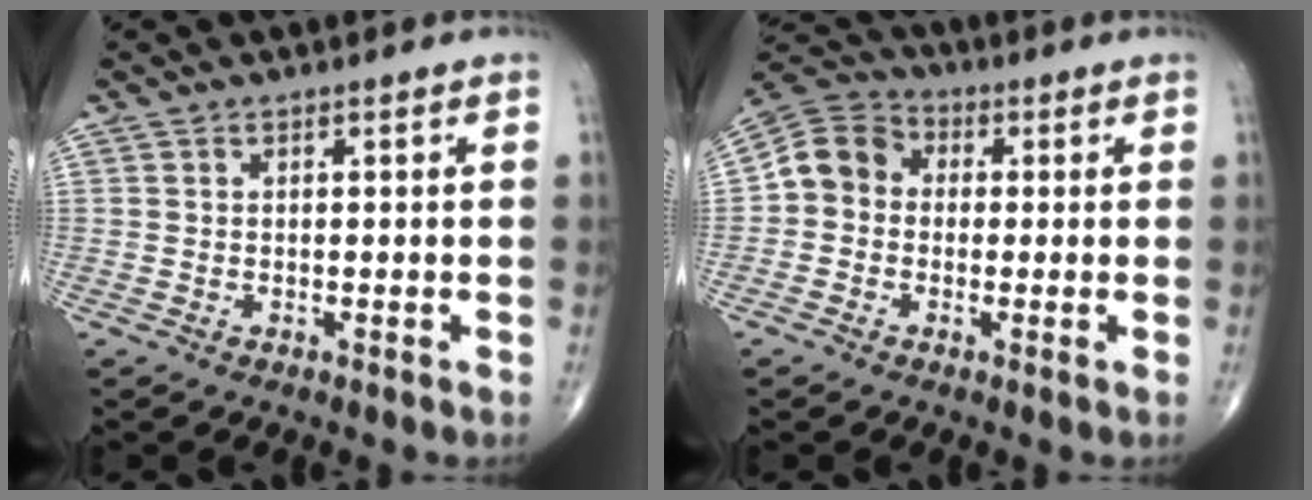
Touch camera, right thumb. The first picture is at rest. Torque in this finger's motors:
{"motor_torque": [-0.06, 0.16, 0.09, -0.08, 0.04]}